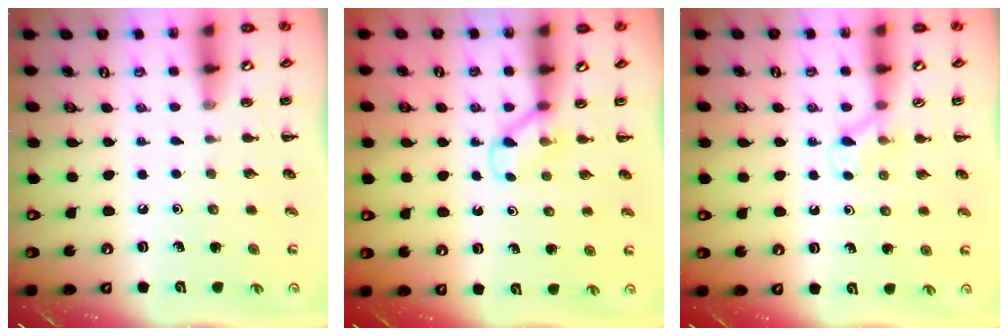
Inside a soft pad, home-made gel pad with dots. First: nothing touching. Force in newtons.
{"total": 3.7, "press": 3.5, "slide": 1.2}
{"total": 3.7, "press": 3.4, "slide": 1.5}